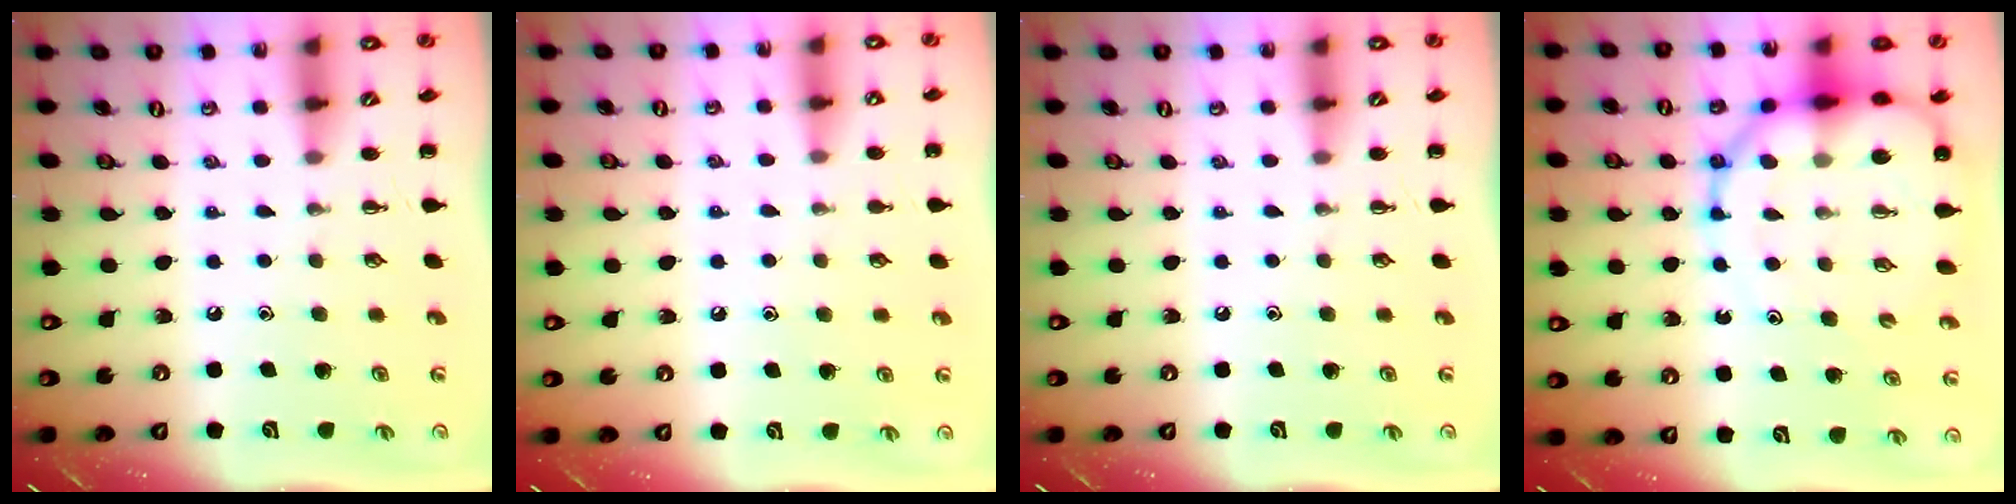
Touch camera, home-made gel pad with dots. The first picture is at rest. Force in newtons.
{"total": 4.8, "press": 4.6, "slide": 1.3}
{"total": 0.0}
{"total": 13.3, "press": 12.8, "slide": 3.7}